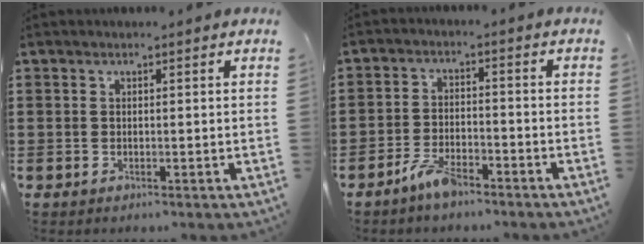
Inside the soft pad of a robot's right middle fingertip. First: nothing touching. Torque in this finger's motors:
{"motor_torque": [-0.22, 0.61, -0.12, -0.20]}